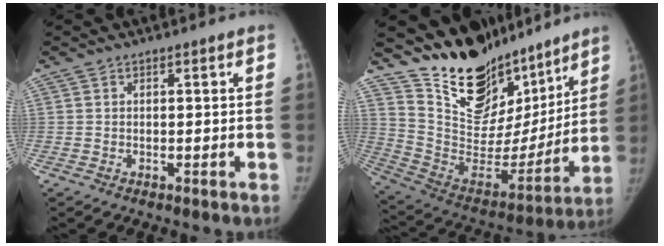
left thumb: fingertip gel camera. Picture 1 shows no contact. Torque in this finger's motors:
{"motor_torque": [0.42, 0.21, 1.33, -1.36, 0.08]}